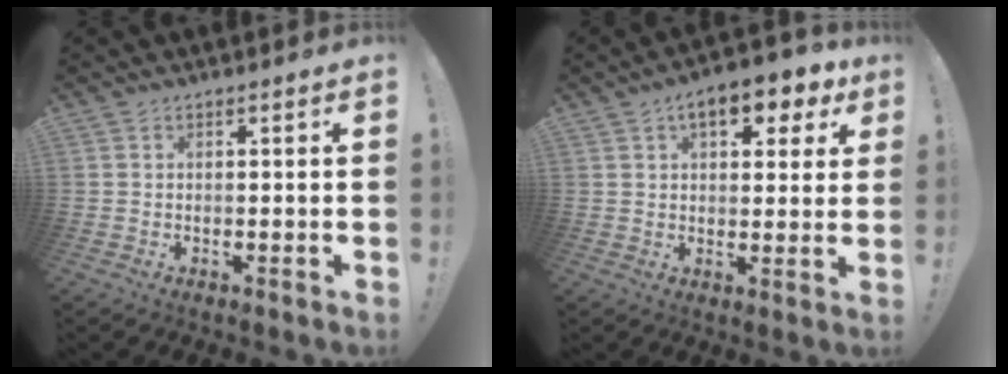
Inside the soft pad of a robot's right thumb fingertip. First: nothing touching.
{"total": 9.8, "force": [4.6, 4.8, 7.2], "torque": [-0.097, -0.013, 0.077]}